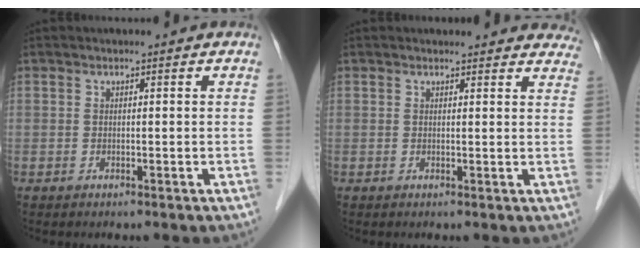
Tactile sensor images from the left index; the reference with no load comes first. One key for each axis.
{"total": 10.9, "fx": 10.3, "fy": 3.0, "fz": 1.8, "tx": 0.017, "ty": -0.004, "tz": 0.086}